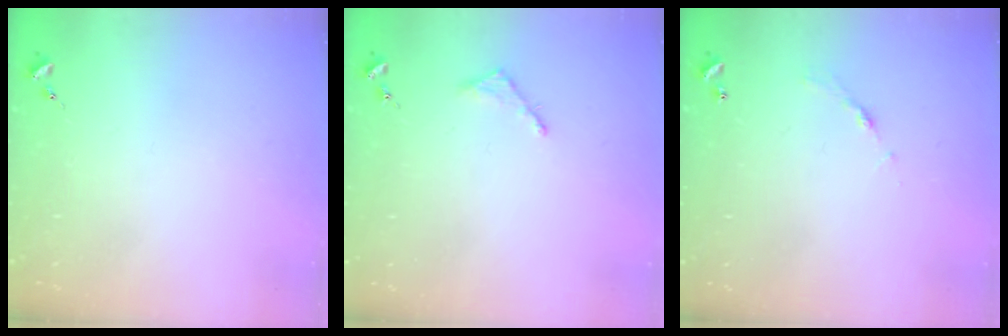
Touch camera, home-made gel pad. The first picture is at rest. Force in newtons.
{"total": 2.7, "press": 2.7, "slide": 0.3}
{"total": 5.1, "press": 5.1, "slide": 0.5}